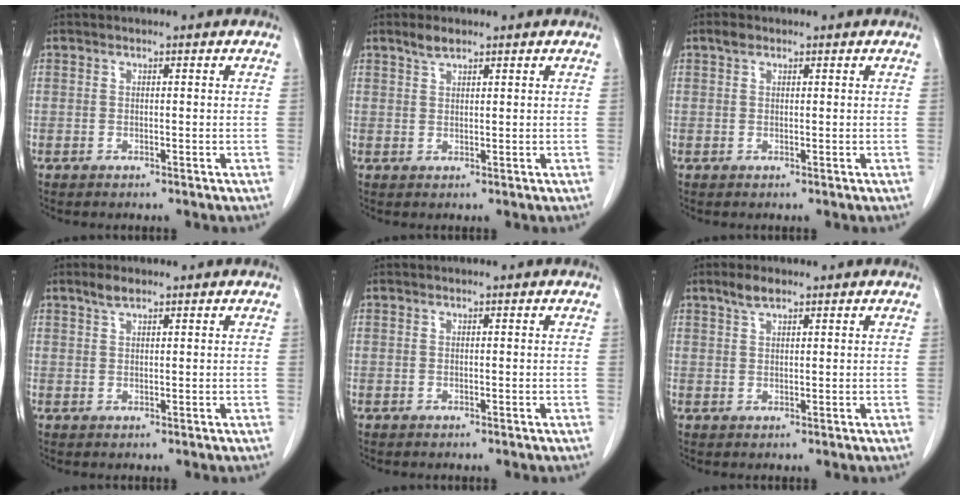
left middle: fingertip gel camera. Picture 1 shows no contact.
{"total": 2.1, "force": [1.7, 0.6, 1.1], "torque": [-0.026, 0.003, 0.034]}
{"total": 1.1, "force": [0.8, 0.6, 0.5], "torque": [-0.013, 0.008, 0.014]}
{"total": 2.0, "force": [1.5, 0.6, 1.2], "torque": [-0.027, 0.005, 0.031]}
{"total": 0.0}
{"total": 2.6, "force": [1.9, 0.8, 1.6], "torque": [-0.036, 0.006, 0.038]}